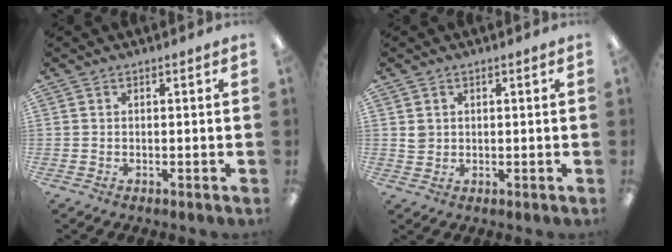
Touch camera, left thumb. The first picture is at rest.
{"total": 2.2, "force": [0.5, 2.0, 0.7], "torque": [-0.008, -0.001, 0.006]}